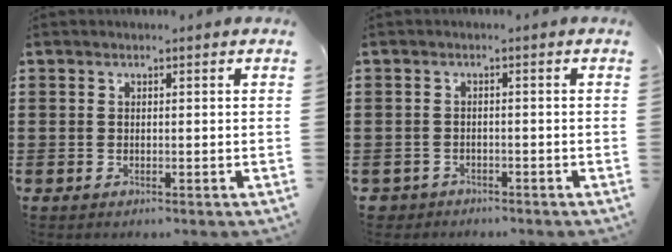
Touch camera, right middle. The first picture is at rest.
{"total": 1.7, "force": [-1.5, 0.7, -0.1], "torque": [-0.005, -0.001, -0.036]}